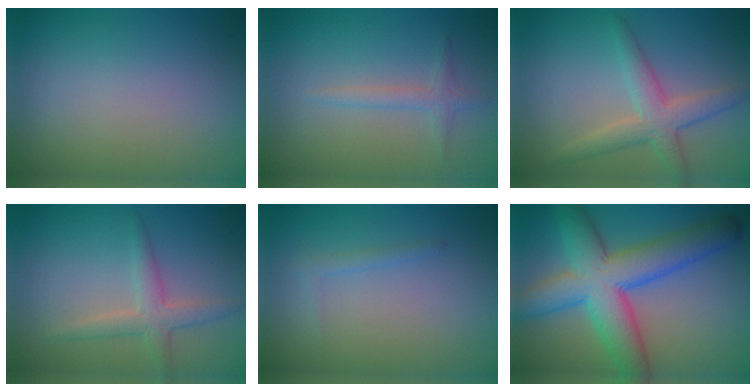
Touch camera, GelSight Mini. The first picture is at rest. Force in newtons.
{"total": 1.5, "press": 1.5, "slide": 0.1}
{"total": 3.7, "press": 3.7, "slide": 0.1}
{"total": 2.6, "press": 2.6, "slide": 0.1}
{"total": 0.8, "press": 0.8, "slide": 0.1}
{"total": 9.6, "press": 9.6, "slide": 0.2}